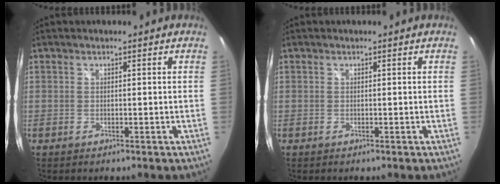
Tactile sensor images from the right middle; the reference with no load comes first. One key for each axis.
{"total": 0.0}